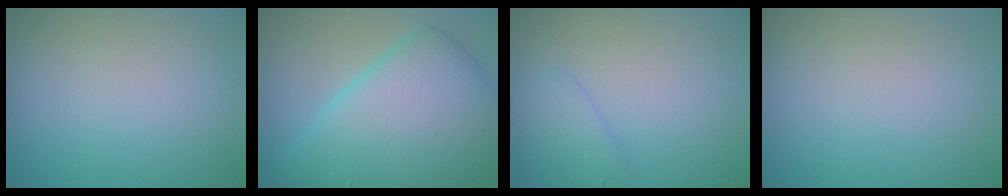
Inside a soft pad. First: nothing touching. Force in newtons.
{"total": 12.0, "press": 12.0, "slide": 0.2}
{"total": 1.7, "press": 1.7, "slide": 0.1}
{"total": 0.0}